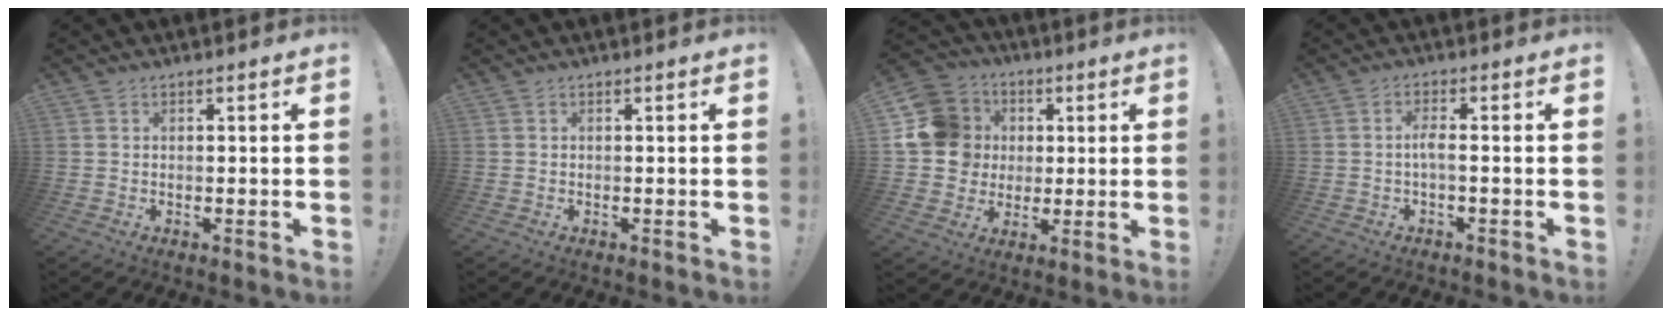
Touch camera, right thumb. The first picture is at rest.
{"total": 0.0}
{"total": 15.7, "force": [2.4, 14.3, 6.1], "torque": [-0.095, 0.002, 0.059]}
{"total": 3.1, "force": [-0.6, 0.4, 3.1], "torque": [-0.061, -0.001, -0.014]}